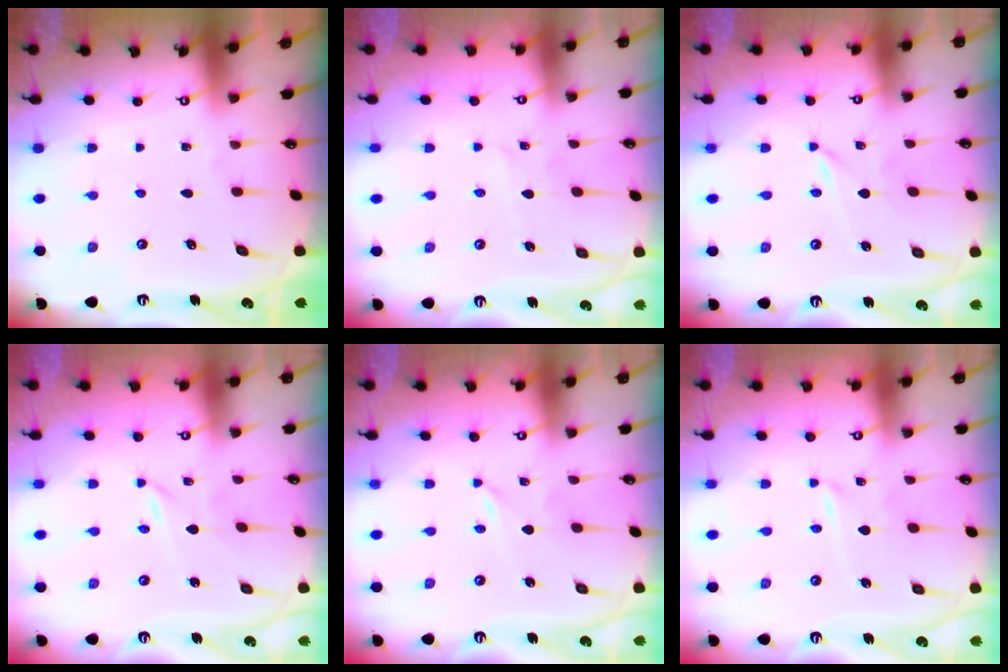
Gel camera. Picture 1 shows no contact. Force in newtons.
{"total": 2.0, "press": 2.0, "slide": 0.2}
{"total": 0.6, "press": 0.5, "slide": 0.1}
{"total": 0.0}
{"total": 0.0}
{"total": 1.6, "press": 1.6, "slide": 0.2}